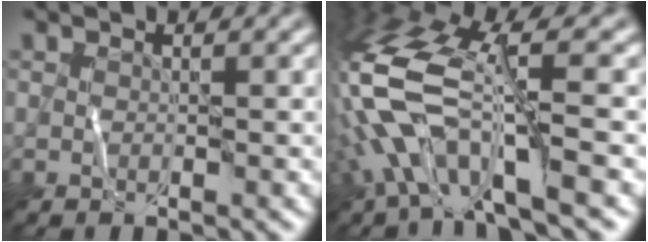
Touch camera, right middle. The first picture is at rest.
{"total": 11.3, "force": [-2.7, 4.4, 10.0], "torque": [-0.235, 0.006, -0.050]}